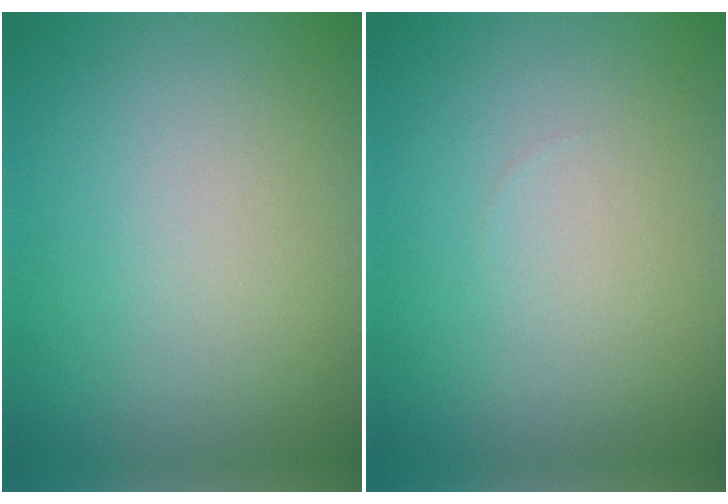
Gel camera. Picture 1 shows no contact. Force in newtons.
{"total": 0.0}